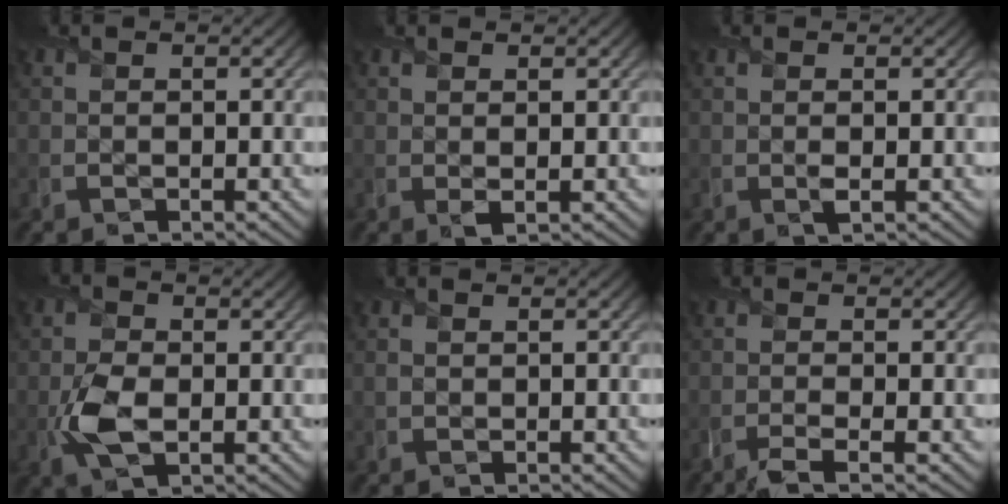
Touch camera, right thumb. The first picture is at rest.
{"total": 0.8, "force": [0.4, 0.2, 0.6], "torque": [-0.014, -0.003, 0.010]}
{"total": 1.0, "force": [0.2, 0.1, 1.0], "torque": [-0.024, 0.001, 0.001]}
{"total": 5.0, "force": [-1.1, 2.9, 3.9], "torque": [-0.095, -0.007, -0.025]}
{"total": 0.7, "force": [0.3, 0.5, 0.4], "torque": [-0.011, -0.003, 0.007]}
{"total": 2.7, "force": [-1.5, 0.4, 2.2], "torque": [-0.033, 0.003, -0.046]}